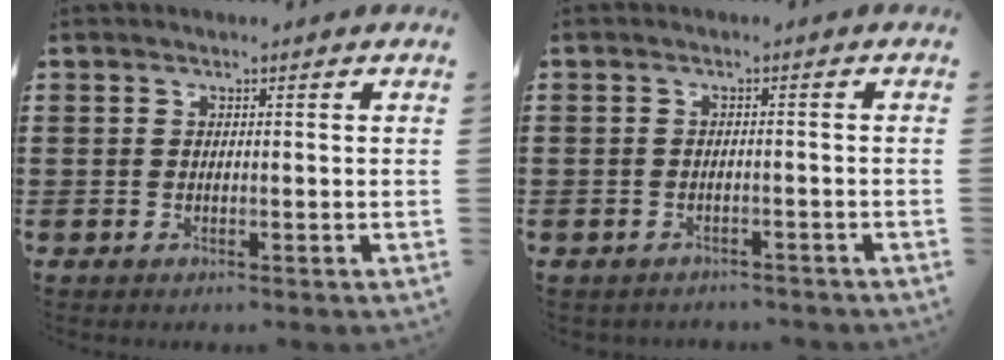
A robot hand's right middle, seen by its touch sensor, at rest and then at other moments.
{"total": 1.5, "force": [-1.5, 0.3, -0.1], "torque": [-0.004, -0.002, -0.032]}